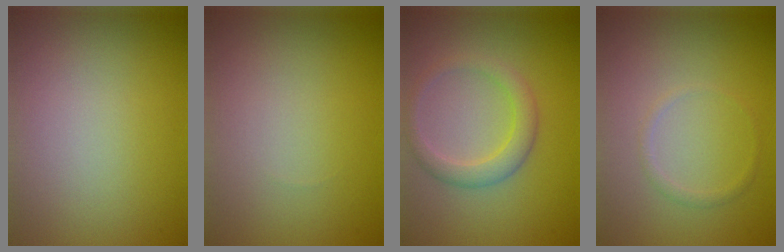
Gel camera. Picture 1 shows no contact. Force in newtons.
{"total": 0.0}
{"total": 2.7, "press": 2.7, "slide": 0.0}
{"total": 0.8, "press": 0.8, "slide": 0.1}